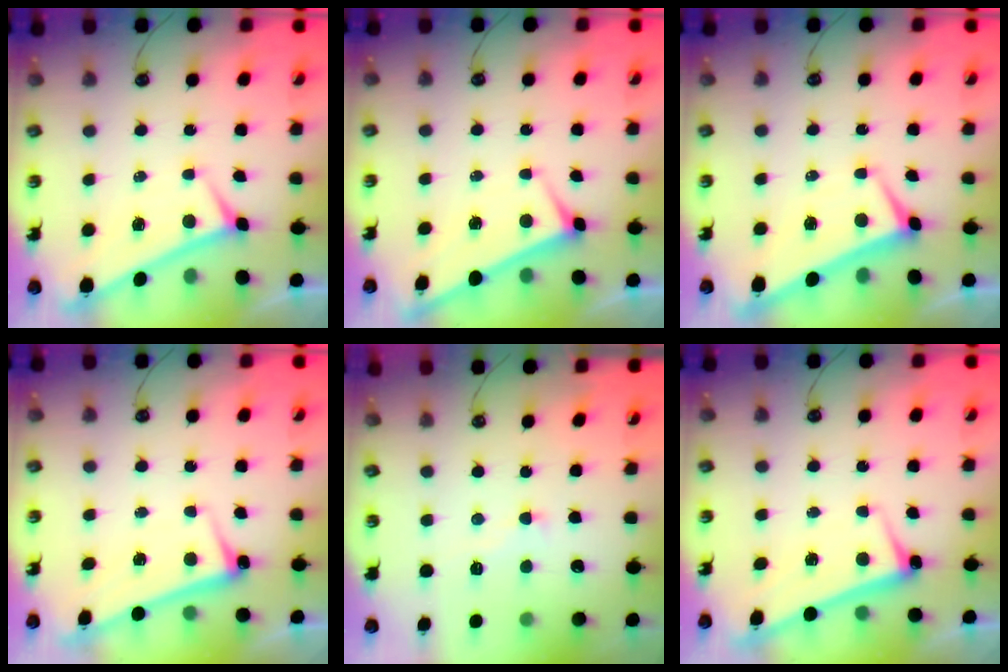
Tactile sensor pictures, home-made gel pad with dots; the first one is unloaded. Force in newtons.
{"total": 3.0, "press": 3.0, "slide": 0.1}
{"total": 2.2, "press": 2.1, "slide": 0.6}
{"total": 2.5, "press": 2.5, "slide": 0.7}
{"total": 0.8, "press": 0.8, "slide": 0.3}
{"total": 2.5, "press": 2.4, "slide": 0.5}